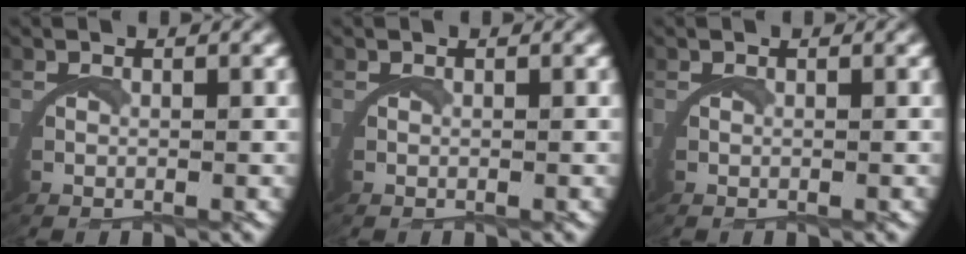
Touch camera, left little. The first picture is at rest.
{"total": 0.0}
{"total": 0.0}